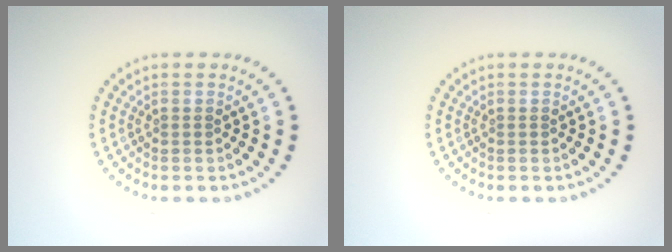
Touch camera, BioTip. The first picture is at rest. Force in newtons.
{"total": 0.0}